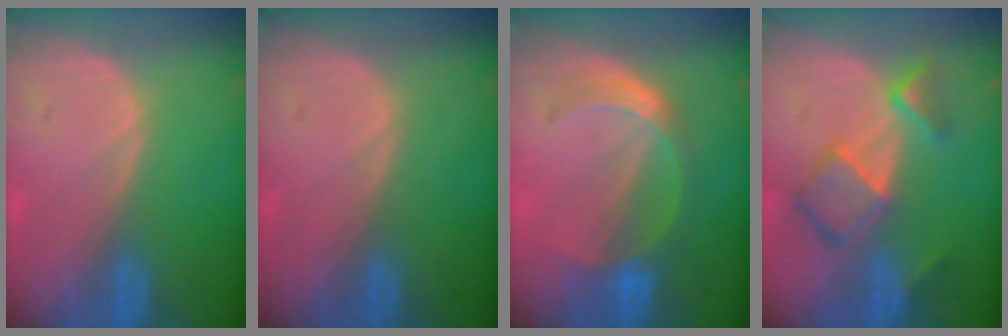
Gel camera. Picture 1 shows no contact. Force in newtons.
{"total": 0.0}
{"total": 5.4, "press": 5.2, "slide": 1.3}
{"total": 7.5, "press": 6.5, "slide": 3.7}